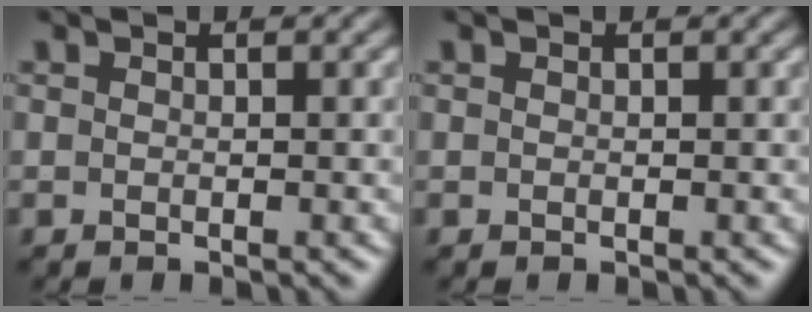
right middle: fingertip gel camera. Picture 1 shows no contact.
{"total": 0.0}